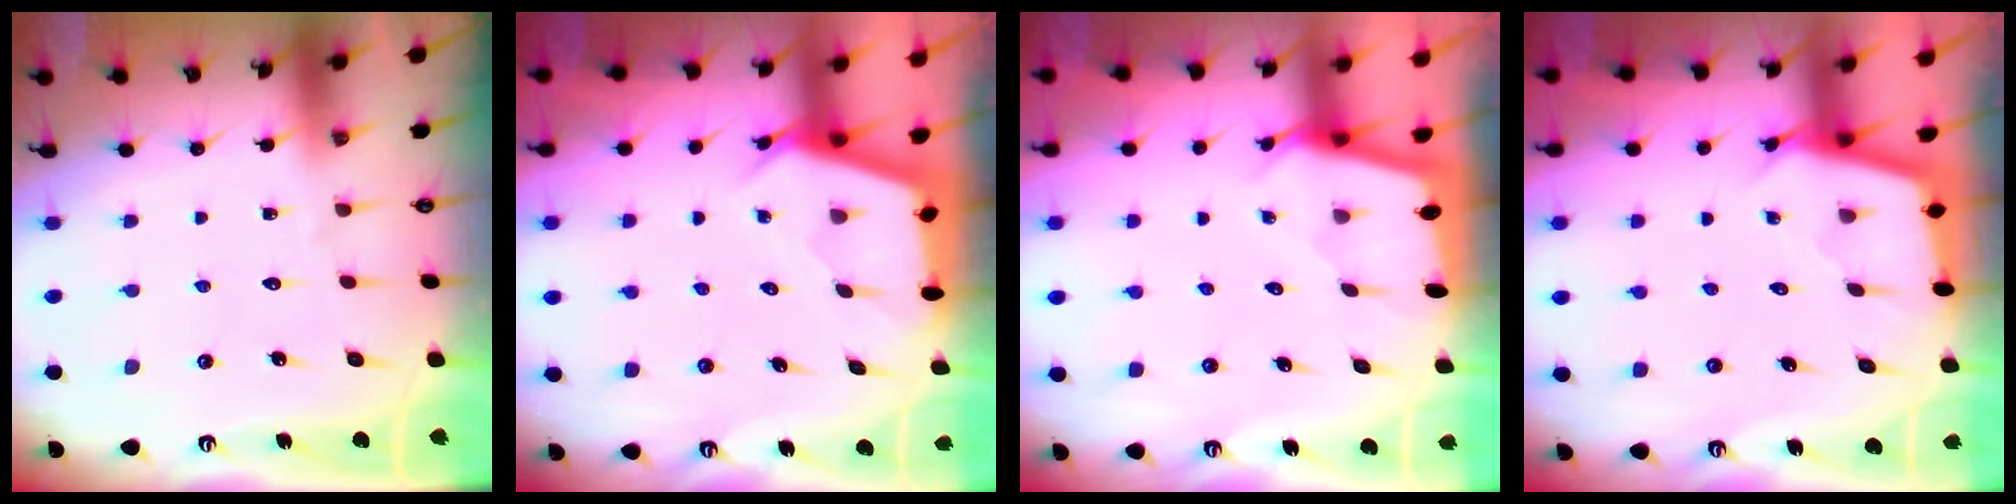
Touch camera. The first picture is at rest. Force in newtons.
{"total": 2.9, "press": 2.9, "slide": 0.3}
{"total": 2.2, "press": 2.2, "slide": 0.3}
{"total": 2.5, "press": 2.5, "slide": 0.1}